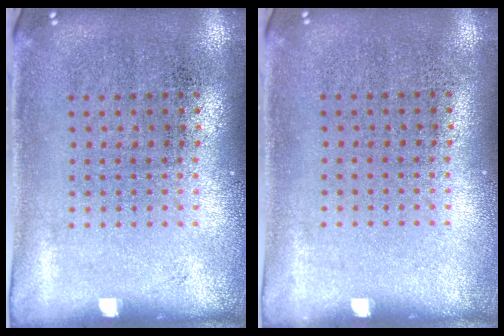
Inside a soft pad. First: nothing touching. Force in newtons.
{"total": 0.0}